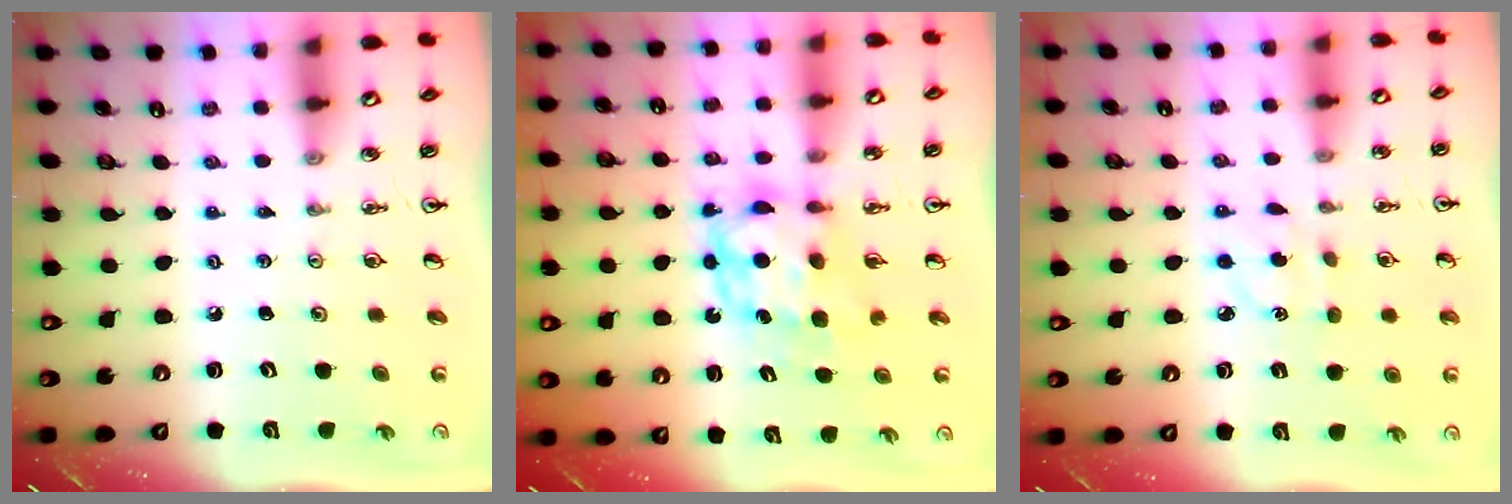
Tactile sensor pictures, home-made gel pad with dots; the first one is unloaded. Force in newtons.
{"total": 7.1, "press": 7.1, "slide": 0.4}
{"total": 3.8, "press": 3.8, "slide": 0.6}